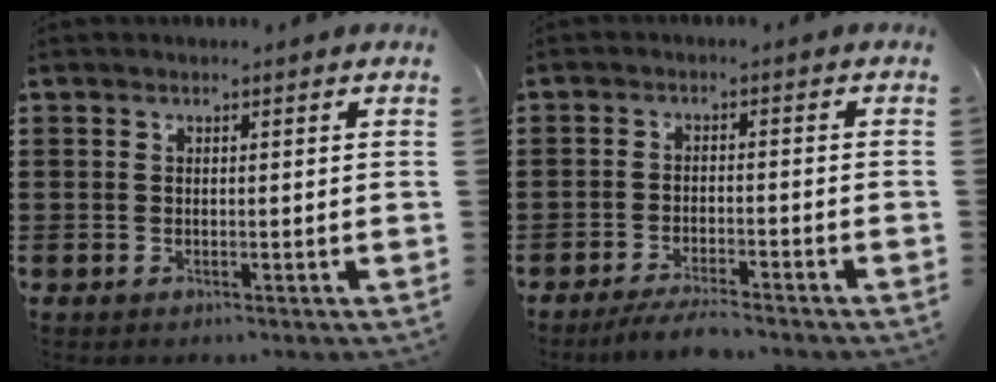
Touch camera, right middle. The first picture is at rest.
{"total": 3.5, "force": [-3.3, 0.0, 1.2], "torque": [-0.028, -0.004, -0.067]}